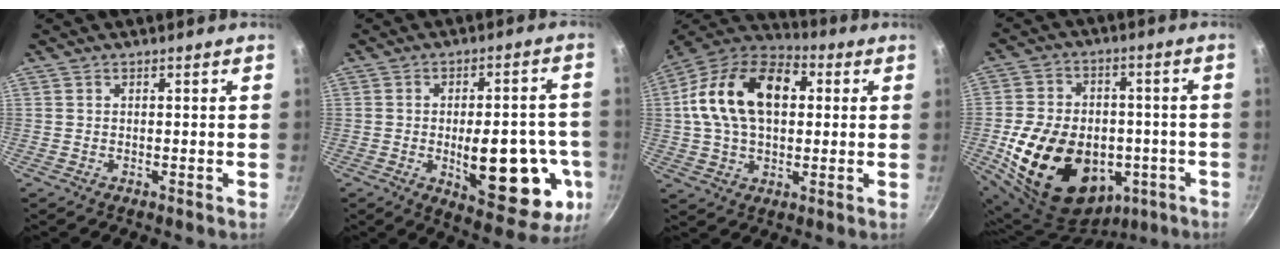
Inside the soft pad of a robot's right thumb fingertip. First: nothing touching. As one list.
[{"total": 20.2, "force": [-4.4, 8.7, 17.7], "torque": [-0.195, 0.004, -0.049]}, {"total": 19.8, "force": [3.4, 12.8, 14.7], "torque": [-0.237, 0.026, 0.041]}, {"total": 24.4, "force": [-5.8, 17.7, 15.9], "torque": [-0.264, 0.039, -0.070]}]